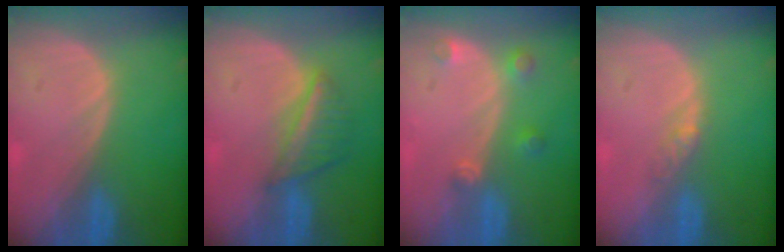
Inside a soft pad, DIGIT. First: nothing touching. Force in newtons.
{"total": 5.6, "press": 5.3, "slide": 1.7}
{"total": 3.3, "press": 3.0, "slide": 1.2}
{"total": 2.2, "press": 1.7, "slide": 1.3}